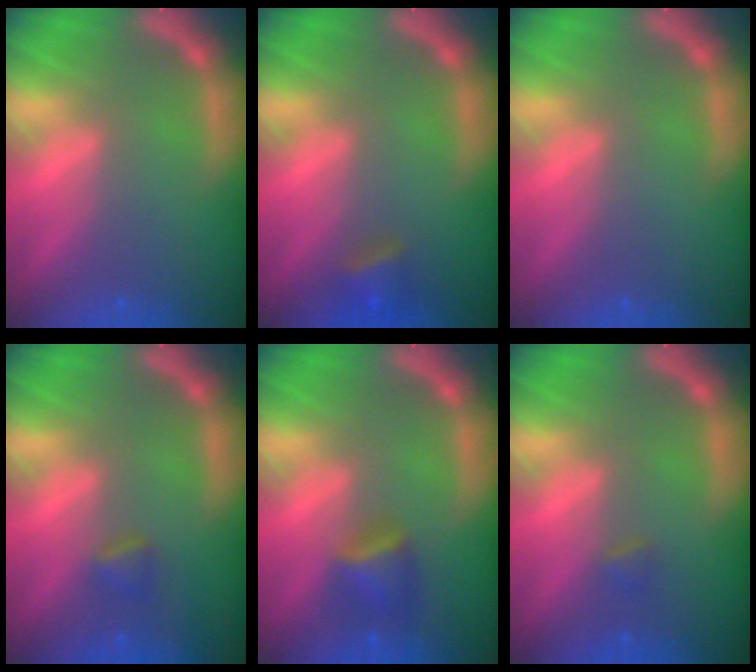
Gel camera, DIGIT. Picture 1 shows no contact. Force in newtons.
{"total": 2.4}
{"total": 0.0}
{"total": 1.4}
{"total": 2.9}
{"total": 0.9}